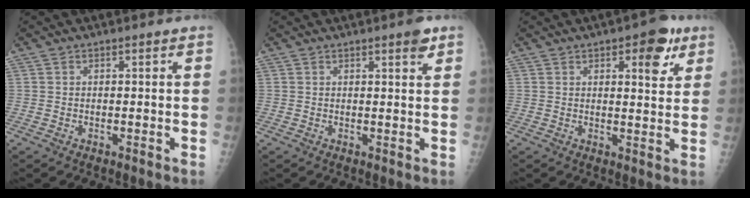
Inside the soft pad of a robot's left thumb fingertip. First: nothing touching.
{"total": 2.5, "force": [1.6, 0.5, 1.8], "torque": [-0.021, -0.008, 0.018]}
{"total": 7.7, "force": [3.8, 3.2, 5.8], "torque": [-0.051, -0.014, 0.043]}